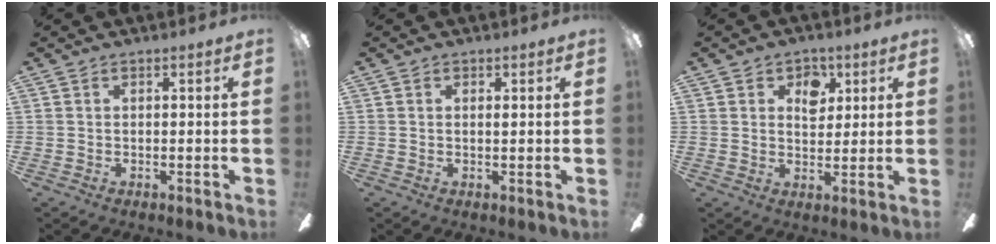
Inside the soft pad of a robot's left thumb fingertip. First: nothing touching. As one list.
[{"total": 0.6, "force": [0.2, 0.3, 0.5], "torque": [-0.001, -0.001, 0.000]}, {"total": 5.8, "force": [2.7, 3.9, 3.3], "torque": [-0.034, -0.001, 0.041]}]